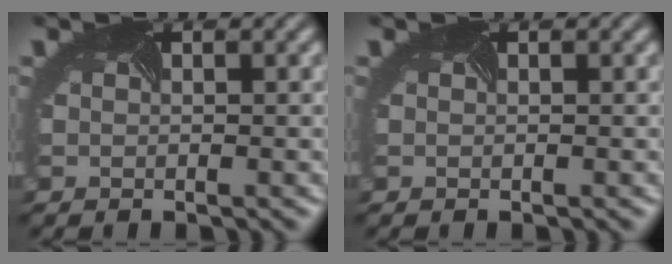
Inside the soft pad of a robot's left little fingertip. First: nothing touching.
{"total": 0.0}